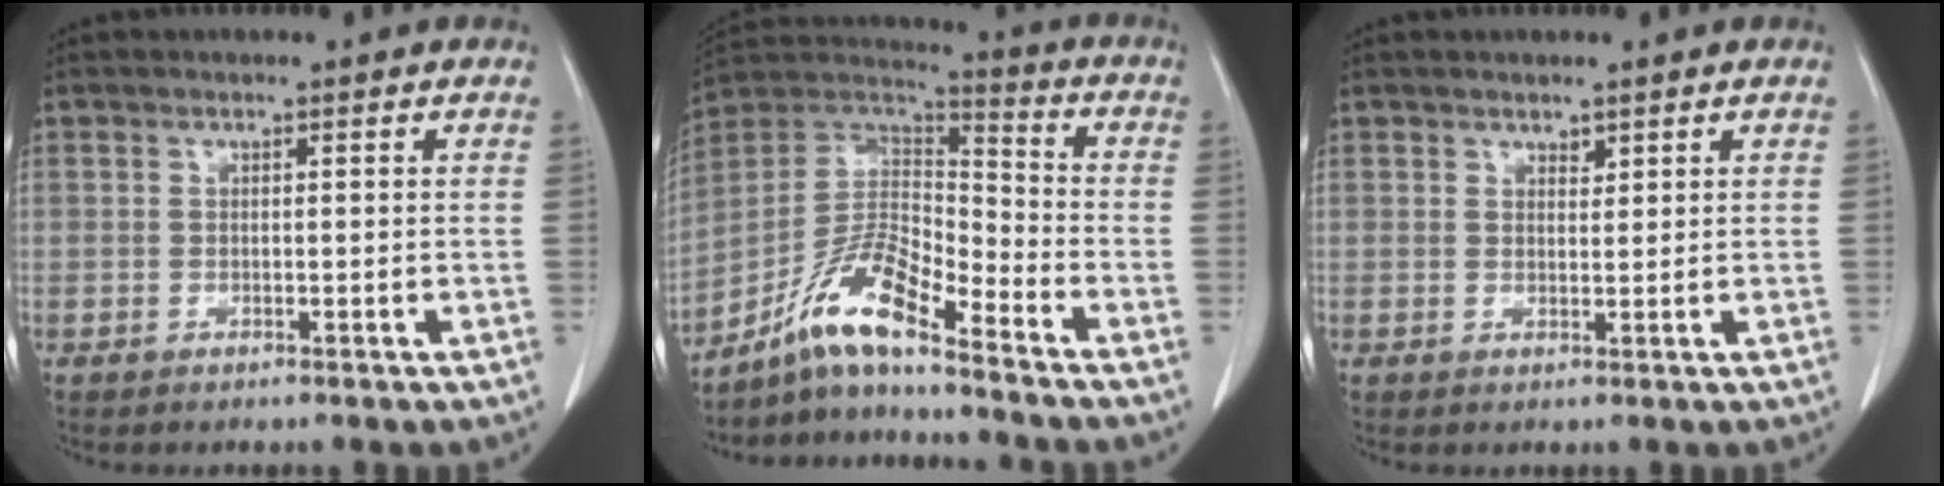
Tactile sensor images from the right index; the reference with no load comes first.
{"total": 11.2, "force": [-8.3, 1.5, 7.3], "torque": [-0.146, 0.023, -0.152]}
{"total": 1.4, "force": [1.1, 0.6, 0.5], "torque": [-0.007, -0.005, 0.017]}